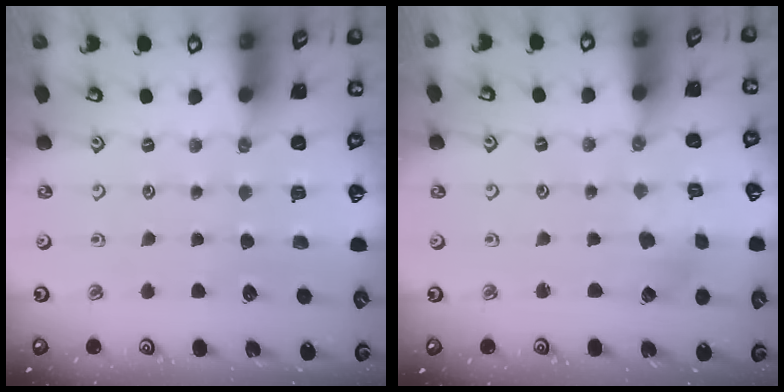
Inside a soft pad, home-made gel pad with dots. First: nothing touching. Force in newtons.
{"total": 2.2, "press": 2.2, "slide": 0.3}